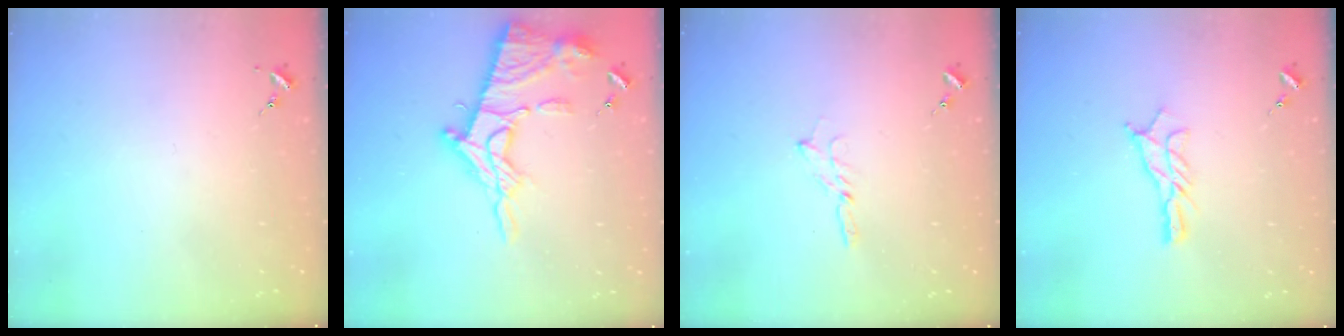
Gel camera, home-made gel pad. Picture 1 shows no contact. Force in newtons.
{"total": 17.7, "press": 17.7, "slide": 1.6}
{"total": 1.8, "press": 1.8, "slide": 0.2}
{"total": 9.4, "press": 9.4, "slide": 0.5}